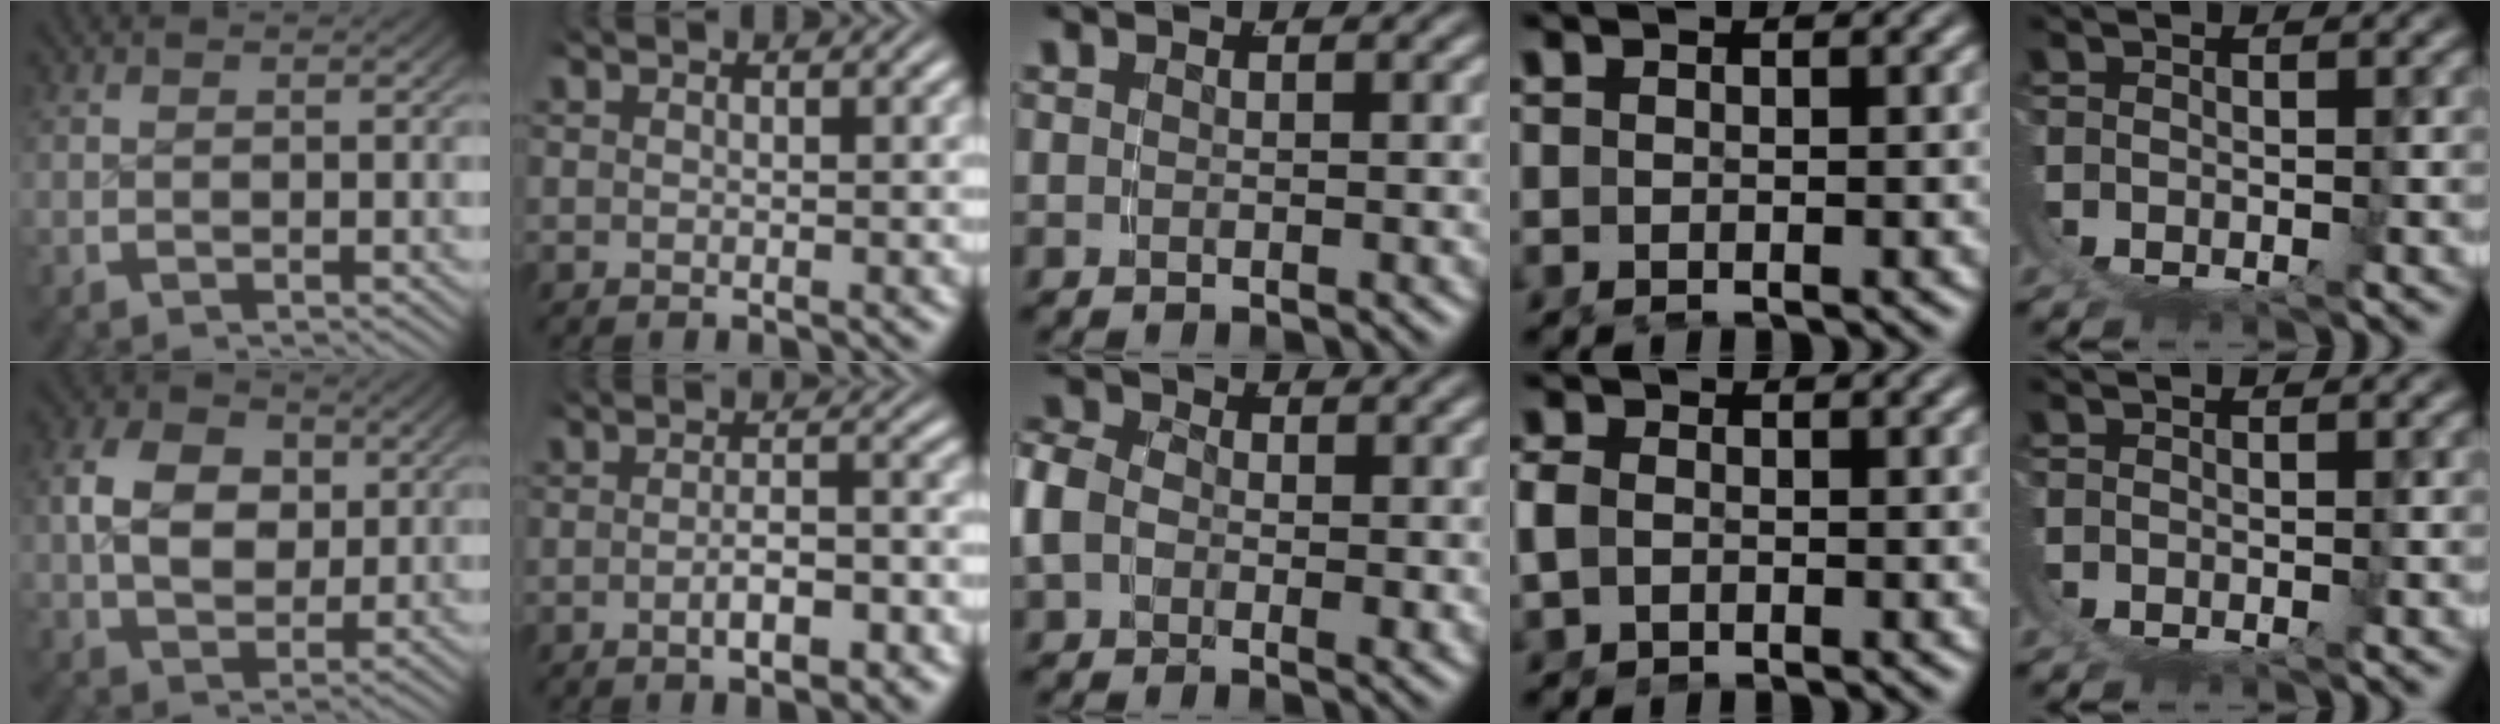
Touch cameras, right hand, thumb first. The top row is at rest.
{"thumb": {"total": 7.5, "force": [0.9, 5.3, 5.2], "torque": [-0.090, -0.021, 0.026]}, "index": {"total": 3.3, "force": [-1.9, 0.9, 2.5], "torque": [-0.035, -0.006, -0.034]}, "middle": {"total": 4.3, "force": [0.1, 3.5, 2.5], "torque": [-0.066, -0.008, 0.000]}, "ring": {"total": 1.4, "force": [-0.5, 1.1, 0.8], "torque": [-0.033, -0.013, 0.001]}}